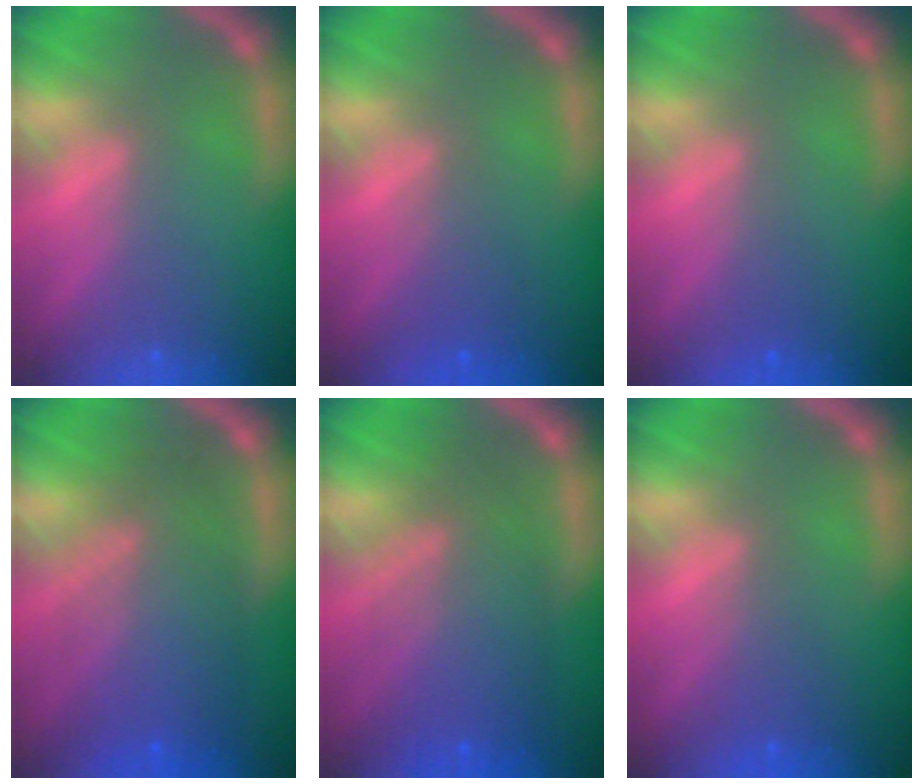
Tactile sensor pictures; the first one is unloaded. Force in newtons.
{"total": 2.0}
{"total": 1.0}
{"total": 8.0}
{"total": 7.6}
{"total": 2.0}